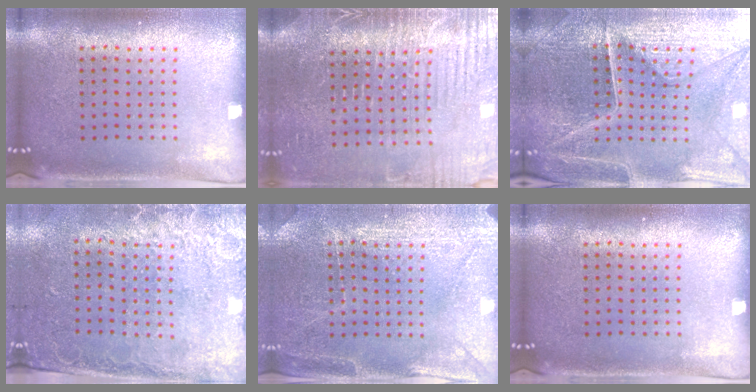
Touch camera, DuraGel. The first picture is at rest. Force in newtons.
{"total": 4.2, "press": 3.9, "slide": 1.6}
{"total": 4.8, "press": 4.6, "slide": 1.3}
{"total": 2.5, "press": 1.9, "slide": 1.6}
{"total": 2.9, "press": 2.8, "slide": 0.3}
{"total": 0.0}